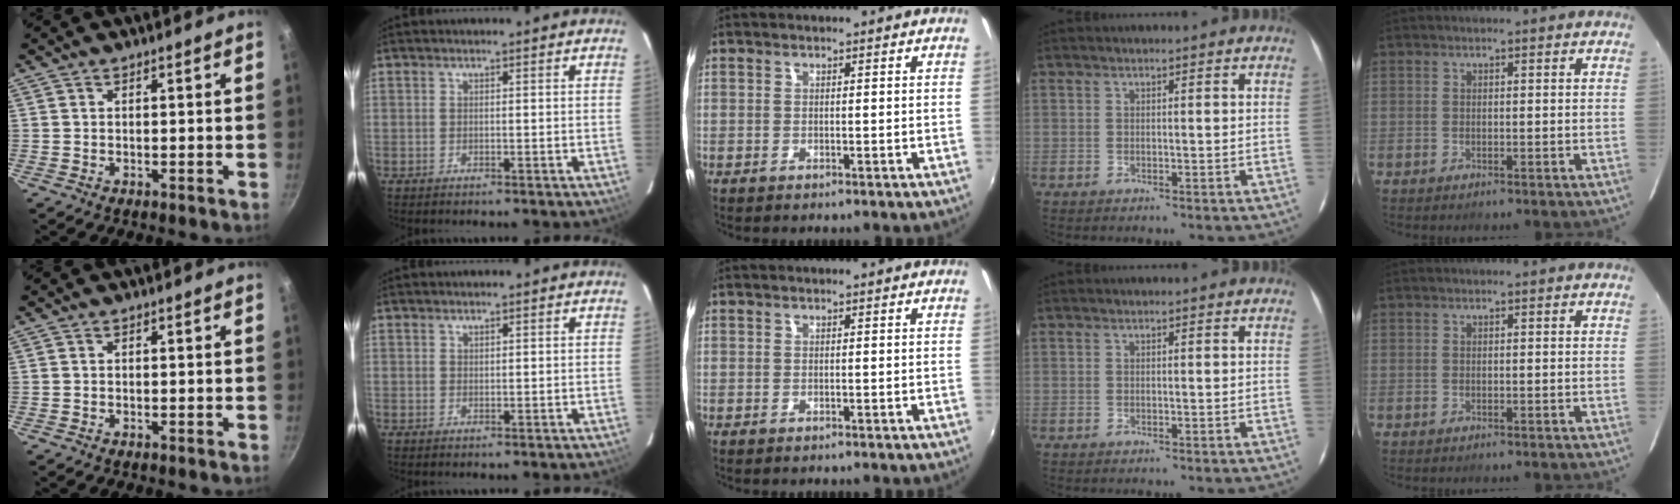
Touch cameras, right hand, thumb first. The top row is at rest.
{"index": {"total": 0.7, "force": [0.6, 0.3, 0.2], "torque": [-0.003, 0.002, 0.011]}}